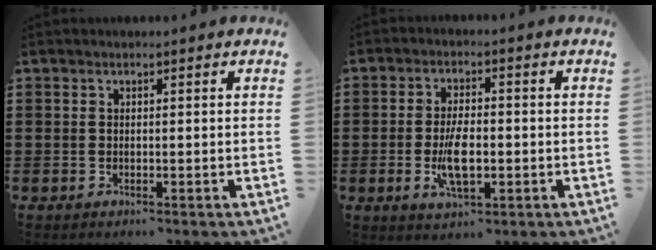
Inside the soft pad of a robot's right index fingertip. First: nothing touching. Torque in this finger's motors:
{"motor_torque": [1.80, 0.34, 0.61, 0.18]}